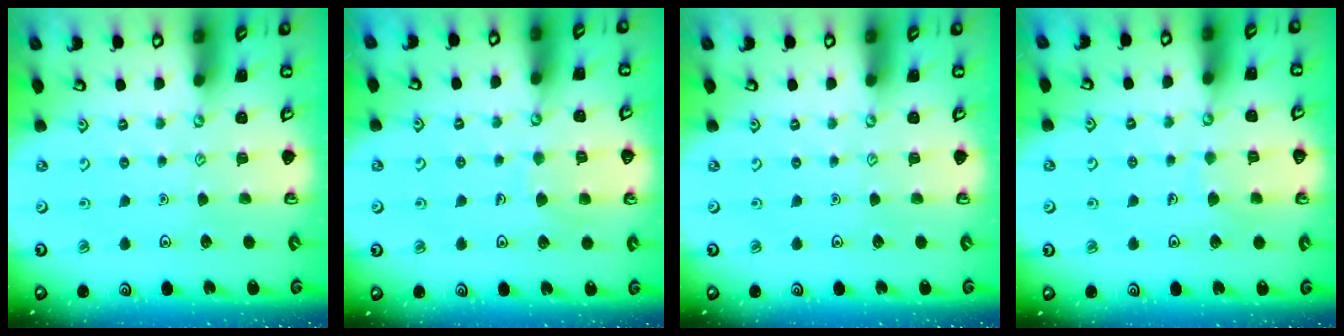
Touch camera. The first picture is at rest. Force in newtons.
{"total": 6.0, "press": 6.0, "slide": 0.3}
{"total": 0.0}
{"total": 4.7, "press": 4.7, "slide": 0.3}